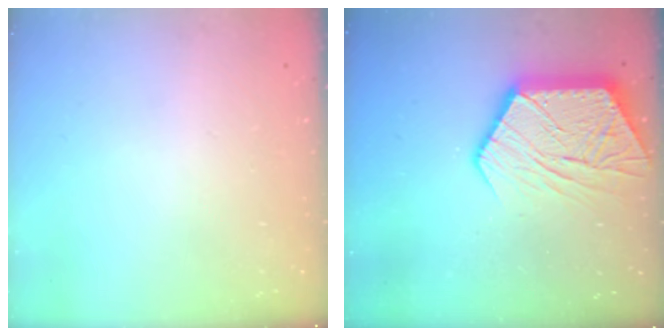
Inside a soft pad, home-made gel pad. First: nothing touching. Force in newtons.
{"total": 17.4, "press": 17.4, "slide": 1.1}